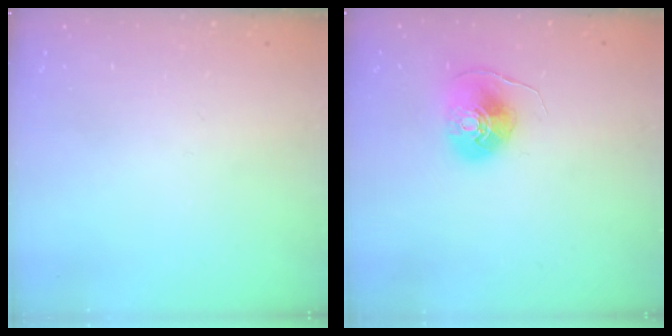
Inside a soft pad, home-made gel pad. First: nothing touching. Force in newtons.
{"total": 9.1, "press": 9.1, "slide": 0.4}